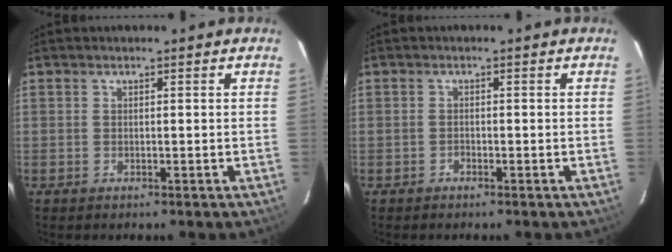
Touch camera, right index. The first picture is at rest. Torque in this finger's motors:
{"motor_torque": [0.09, 0.04, -0.04, -0.03]}